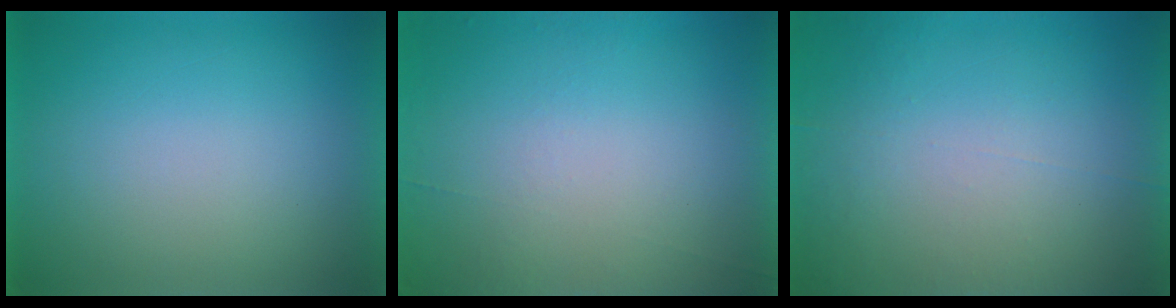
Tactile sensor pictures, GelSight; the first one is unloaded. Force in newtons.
{"total": 4.5}
{"total": 7.0}